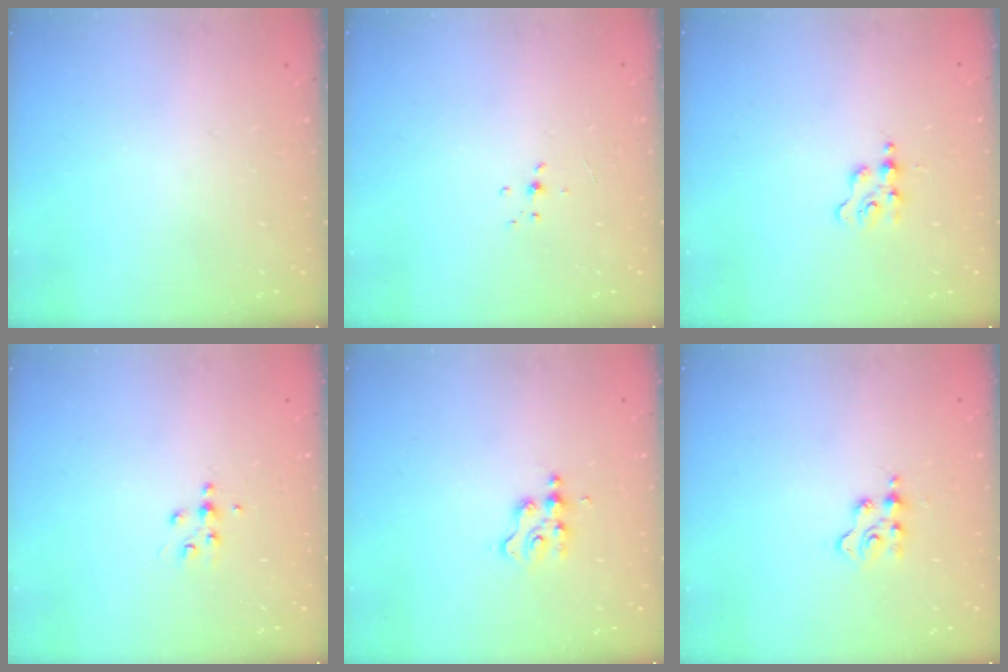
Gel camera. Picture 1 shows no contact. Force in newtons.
{"total": 4.6, "press": 4.5, "slide": 0.8}
{"total": 1.4, "press": 1.3, "slide": 0.3}
{"total": 4.7, "press": 4.6, "slide": 0.5}
{"total": 2.8, "press": 2.8, "slide": 0.2}
{"total": 2.4, "press": 2.4, "slide": 0.3}